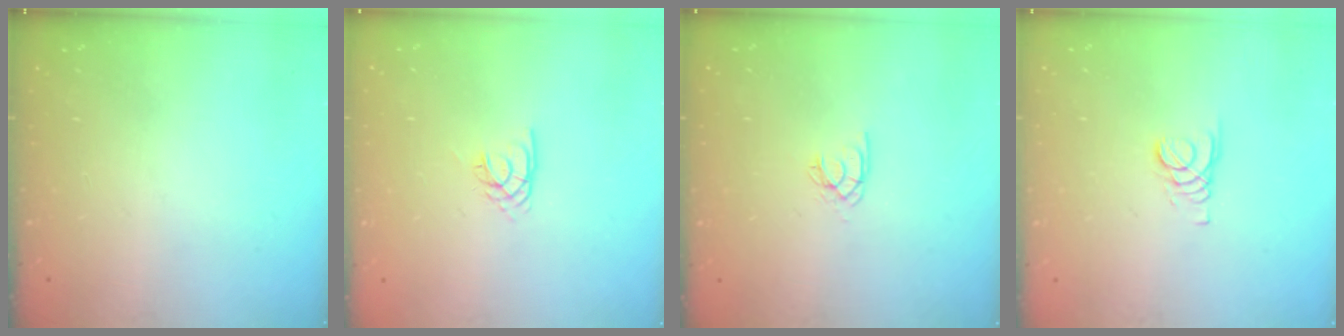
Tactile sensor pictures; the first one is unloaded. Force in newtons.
{"total": 2.1, "press": 2.1, "slide": 0.4}
{"total": 2.0, "press": 2.0, "slide": 0.4}
{"total": 1.6, "press": 1.6, "slide": 0.2}